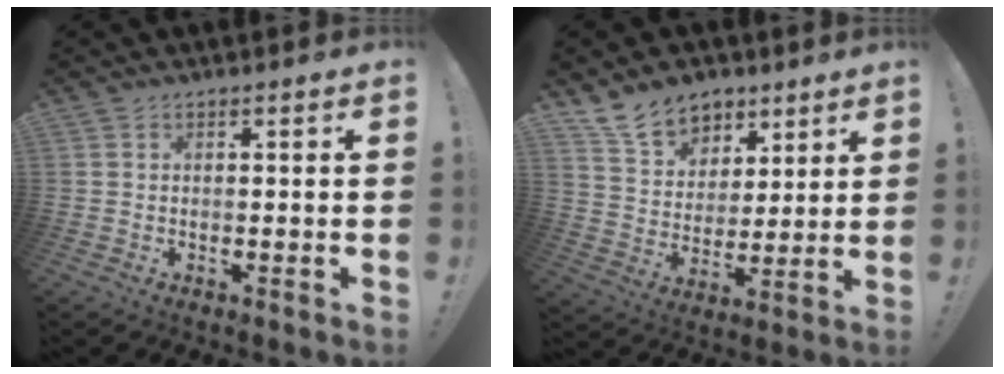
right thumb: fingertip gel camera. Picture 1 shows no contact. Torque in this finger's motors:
{"motor_torque": [0.05, 0.11, 0.17, 0.33, 0.13]}